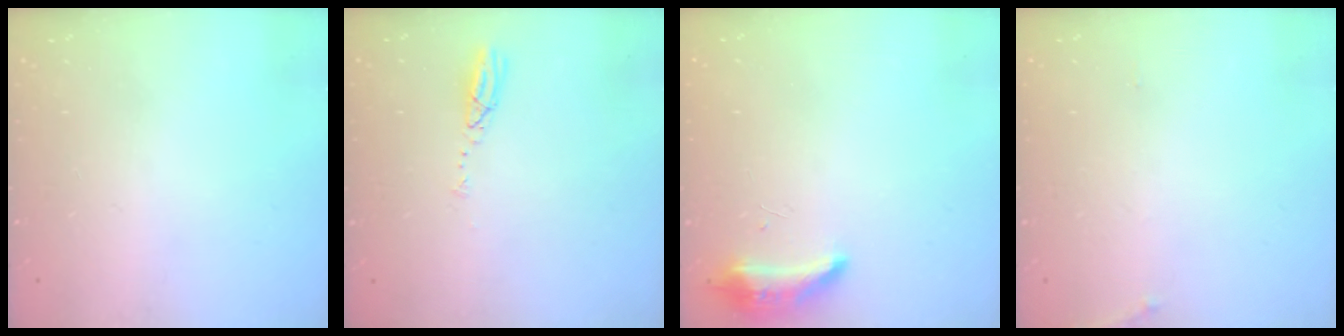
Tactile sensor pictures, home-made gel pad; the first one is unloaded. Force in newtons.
{"total": 3.7, "press": 3.7, "slide": 0.1}
{"total": 8.5, "press": 8.4, "slide": 1.6}
{"total": 5.2, "press": 4.9, "slide": 1.8}